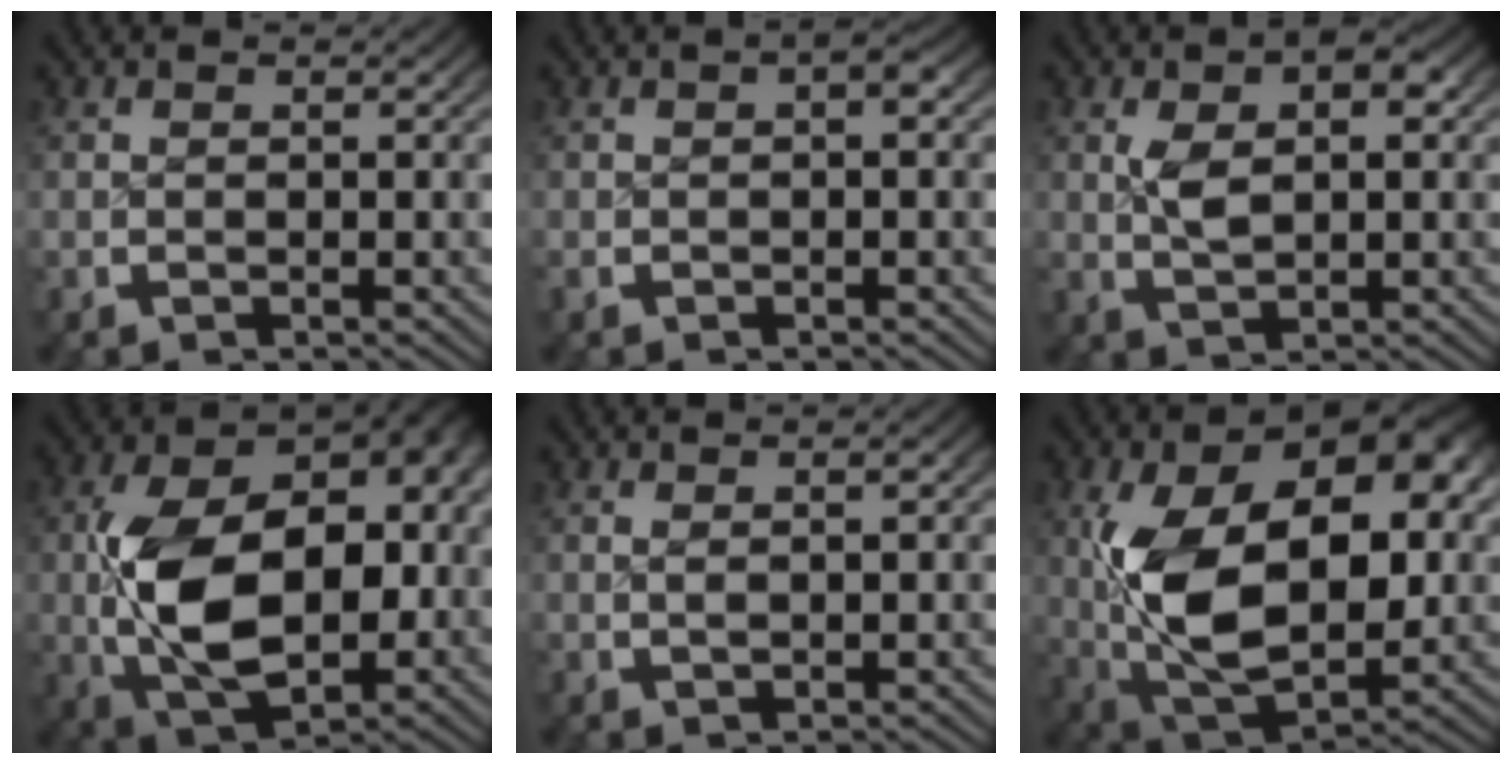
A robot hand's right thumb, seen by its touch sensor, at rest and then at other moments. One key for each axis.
{"total": 1.4, "fx": -0.1, "fy": 0.7, "fz": 1.2, "tx": -0.018, "ty": 0.001, "tz": -0.006}
{"total": 4.1, "fx": 0.8, "fy": 2.4, "fz": 3.2, "tx": -0.061, "ty": -0.007, "tz": 0.021}
{"total": 16.4, "fx": -0.5, "fy": 10.4, "fz": 12.7, "tx": -0.248, "ty": -0.036, "tz": 0.007}
{"total": 1.2, "fx": 0.3, "fy": 0.2, "fz": 1.1, "tx": -0.019, "ty": -0.002, "tz": 0.010}
{"total": 16.3, "fx": -0.1, "fy": 10.1, "fz": 12.7, "tx": -0.268, "ty": -0.049, "tz": 0.024}